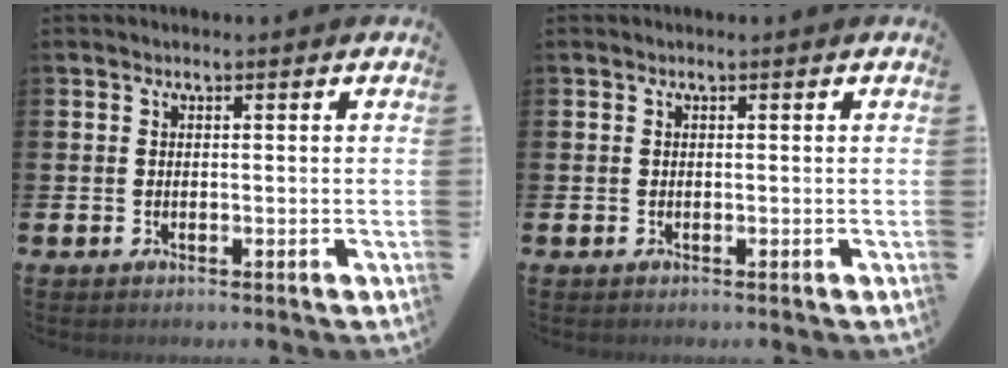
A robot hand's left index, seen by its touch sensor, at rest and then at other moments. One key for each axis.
{"total": 0.0}